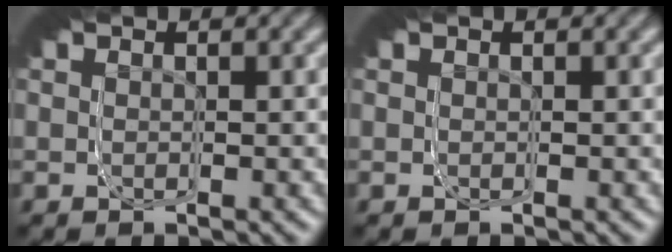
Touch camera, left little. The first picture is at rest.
{"total": 0.0}